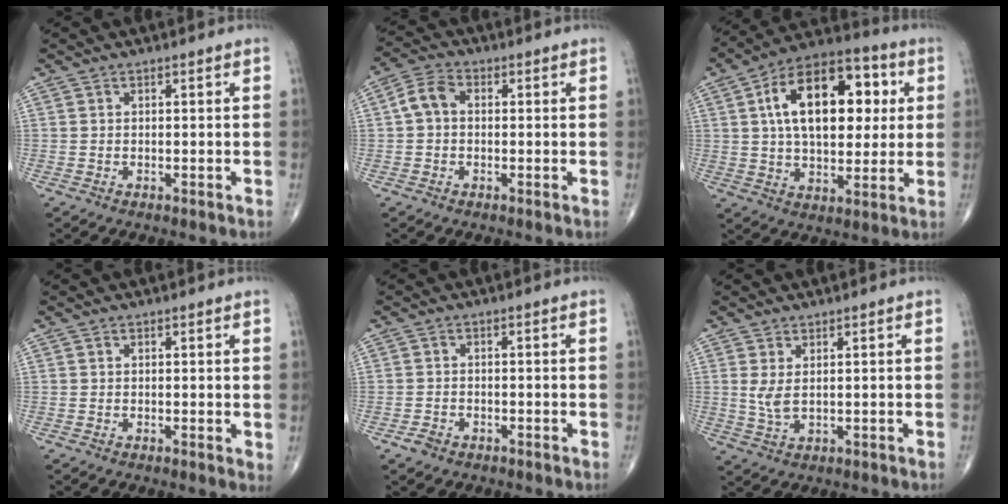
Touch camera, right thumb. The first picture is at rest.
{"total": 4.8, "force": [0.2, 3.6, 3.2], "torque": [-0.057, 0.017, -0.006]}
{"total": 21.4, "force": [4.8, 12.1, 17.0], "torque": [-0.237, 0.014, 0.071]}
{"total": 1.2, "force": [0.4, 0.5, 1.0], "torque": [-0.012, -0.005, 0.004]}
{"total": 1.9, "force": [-1.3, 1.3, 0.7], "torque": [-0.017, 0.008, -0.021]}
{"total": 3.4, "force": [0.8, 1.4, 2.9], "torque": [-0.067, -0.007, 0.026]}